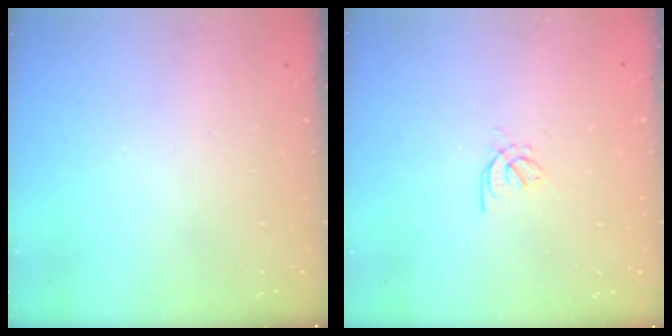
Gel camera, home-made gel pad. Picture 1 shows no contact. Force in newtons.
{"total": 2.6, "press": 2.5, "slide": 0.7}